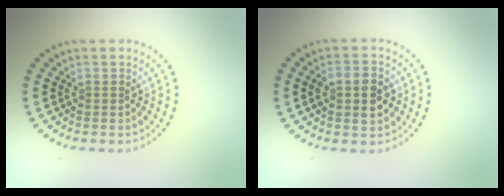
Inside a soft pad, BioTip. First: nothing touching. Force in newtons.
{"total": 3.9, "press": 3.9, "slide": 0.3}